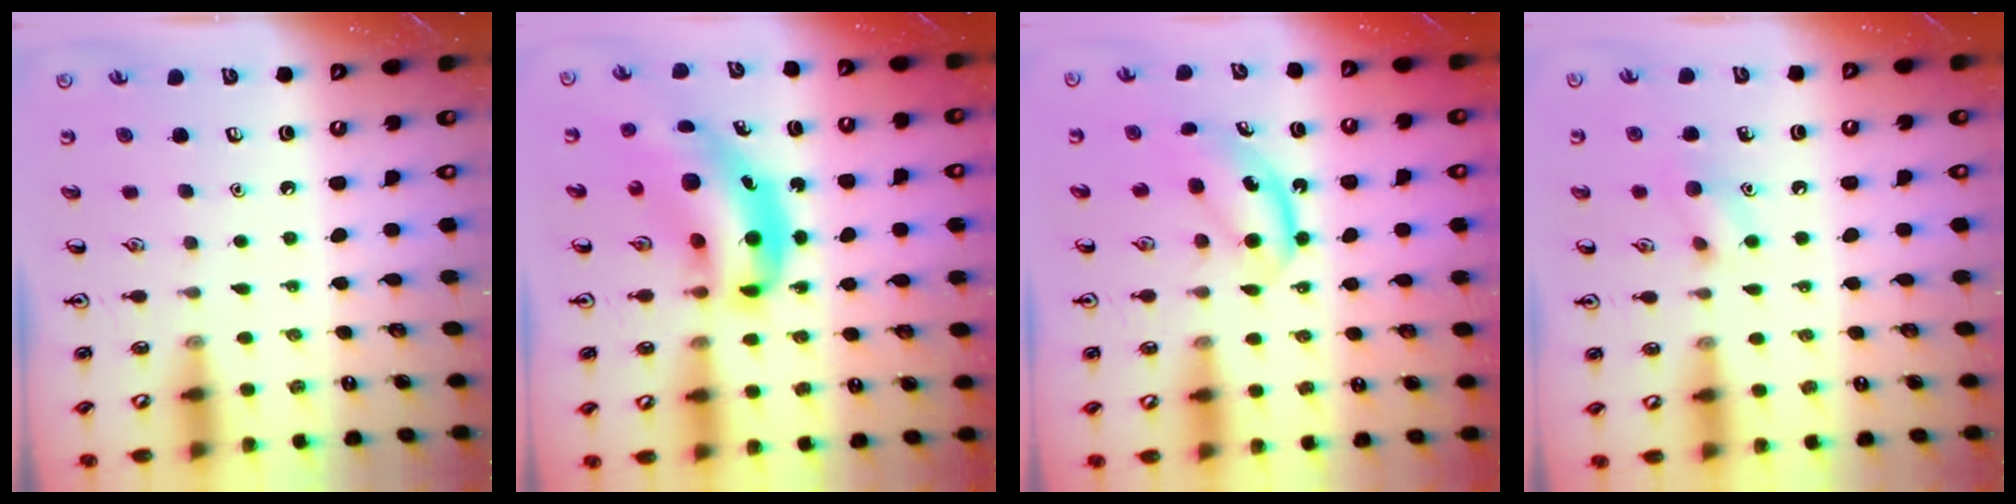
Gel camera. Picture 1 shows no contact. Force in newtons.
{"total": 12.8, "press": 12.3, "slide": 3.8}
{"total": 5.4, "press": 5.4, "slide": 0.8}
{"total": 7.2, "press": 7.1, "slide": 1.3}